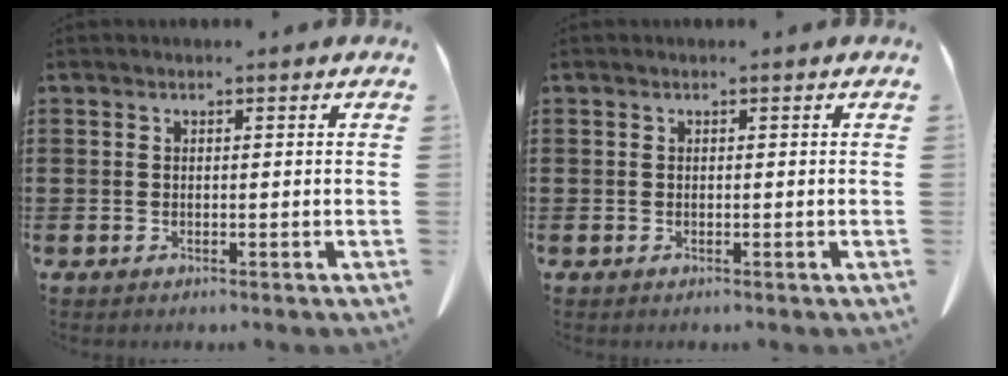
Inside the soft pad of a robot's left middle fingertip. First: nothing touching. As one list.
[{"total": 0.0}]